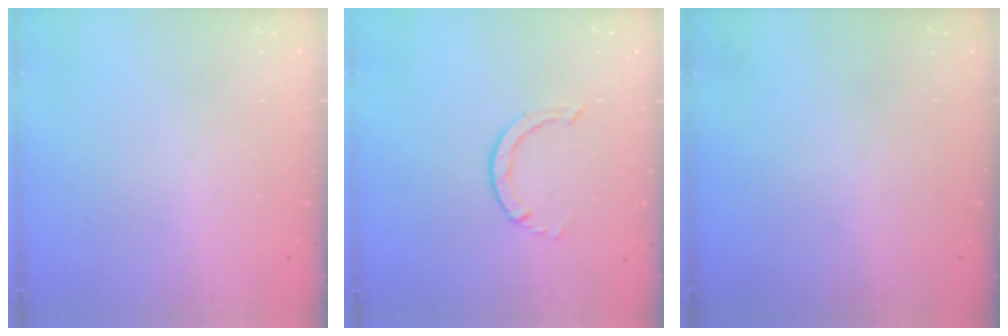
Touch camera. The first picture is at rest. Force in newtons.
{"total": 0.6, "press": 0.6, "slide": 0.1}
{"total": 0.0}